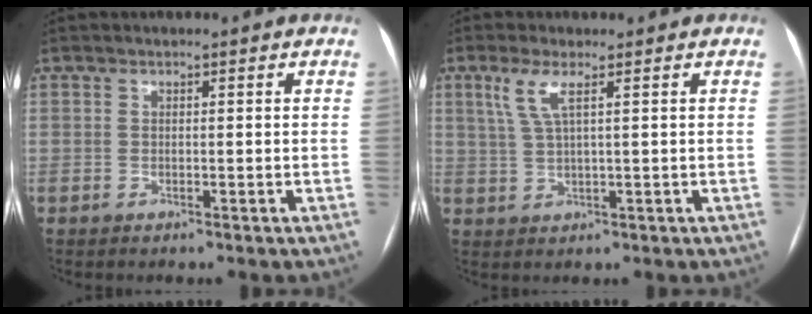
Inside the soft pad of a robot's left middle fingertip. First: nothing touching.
{"total": 4.1, "force": [2.1, 0.4, 3.6], "torque": [-0.086, 0.007, 0.048]}